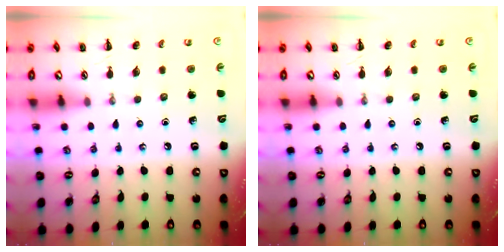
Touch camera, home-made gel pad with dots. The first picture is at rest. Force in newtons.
{"total": 0.0}